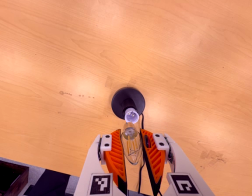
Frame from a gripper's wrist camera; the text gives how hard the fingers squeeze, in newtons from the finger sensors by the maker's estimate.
{"total": 13.1, "left": 13.5, "right": 12.6}